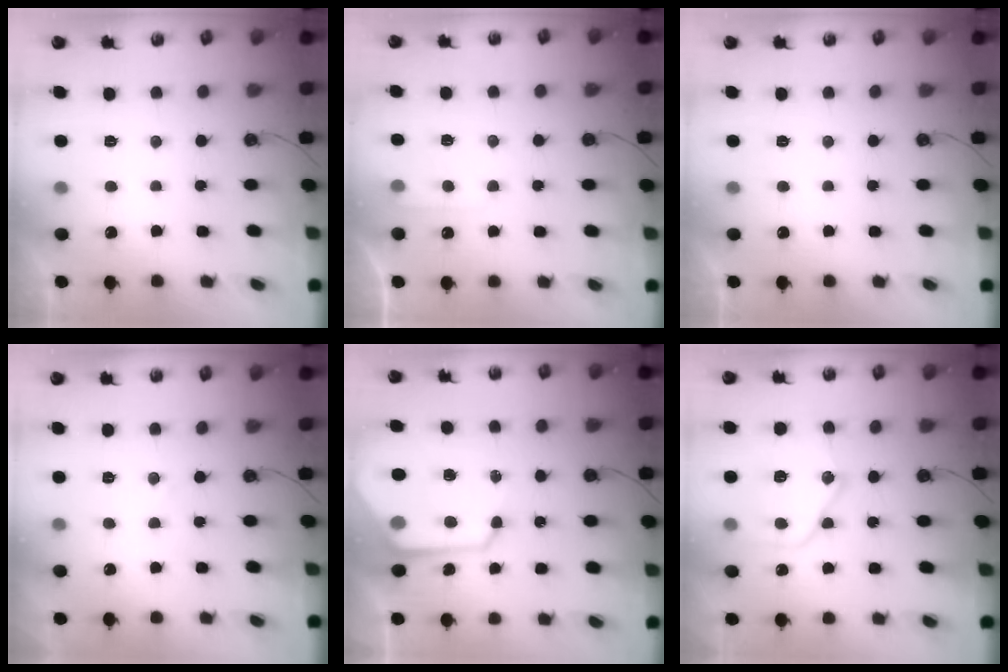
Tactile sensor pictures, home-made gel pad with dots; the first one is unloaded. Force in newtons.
{"total": 5.2, "press": 5.1, "slide": 0.7}
{"total": 0.0}
{"total": 3.5, "press": 3.5, "slide": 0.5}
{"total": 13.9, "press": 13.9, "slide": 1.4}
{"total": 17.2, "press": 17.1, "slide": 1.8}